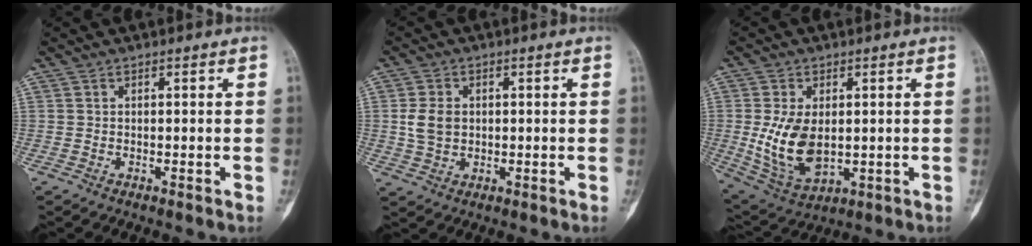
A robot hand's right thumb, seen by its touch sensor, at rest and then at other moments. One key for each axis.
{"total": 5.0, "fx": 0.4, "fy": 3.8, "fz": 3.2, "tx": -0.055, "ty": 0.001, "tz": 0.010}
{"total": 11.8, "fx": 0.0, "fy": 7.2, "fz": 9.4, "tx": -0.168, "ty": -0.011, "tz": 0.020}